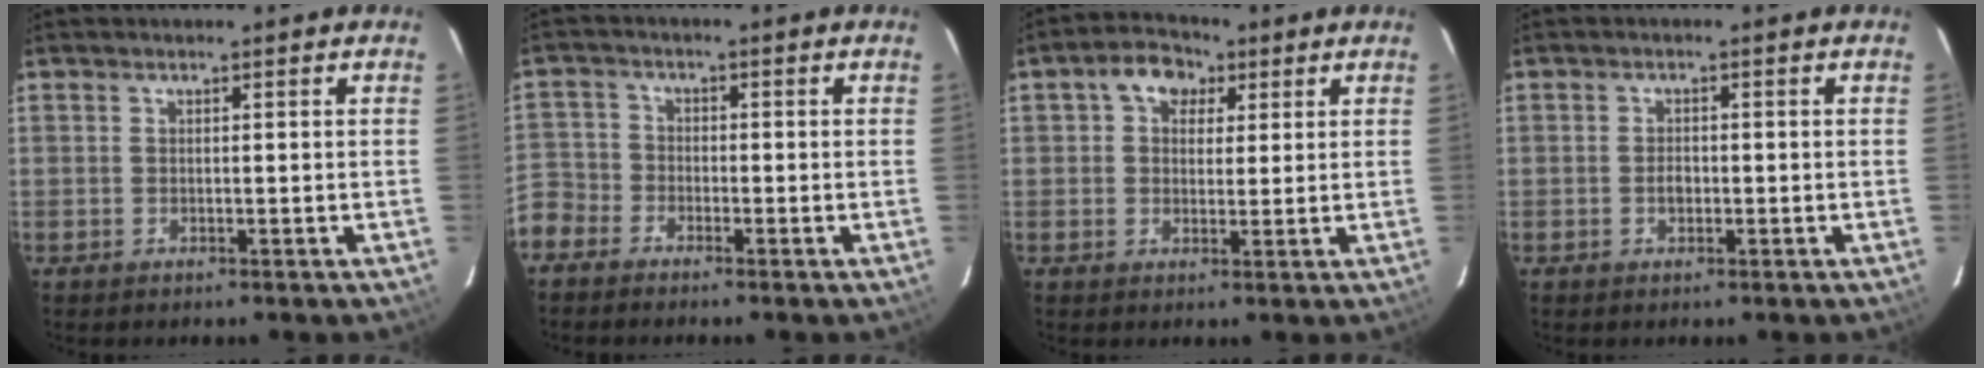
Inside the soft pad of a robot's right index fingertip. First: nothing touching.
{"total": 6.0, "force": [-4.0, 4.4, 0.8], "torque": [-0.029, 0.013, -0.094]}
{"total": 6.4, "force": [2.5, 4.8, 3.3], "torque": [-0.054, 0.022, 0.038]}
{"total": 1.7, "force": [-0.4, 1.2, 1.1], "torque": [-0.021, 0.005, -0.008]}